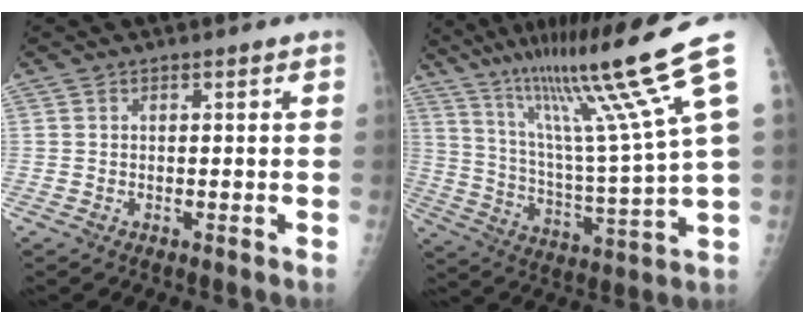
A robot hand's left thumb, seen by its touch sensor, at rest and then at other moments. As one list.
[{"total": 19.6, "force": [13.1, -2.0, 14.4], "torque": [-0.220, -0.076, 0.227]}]